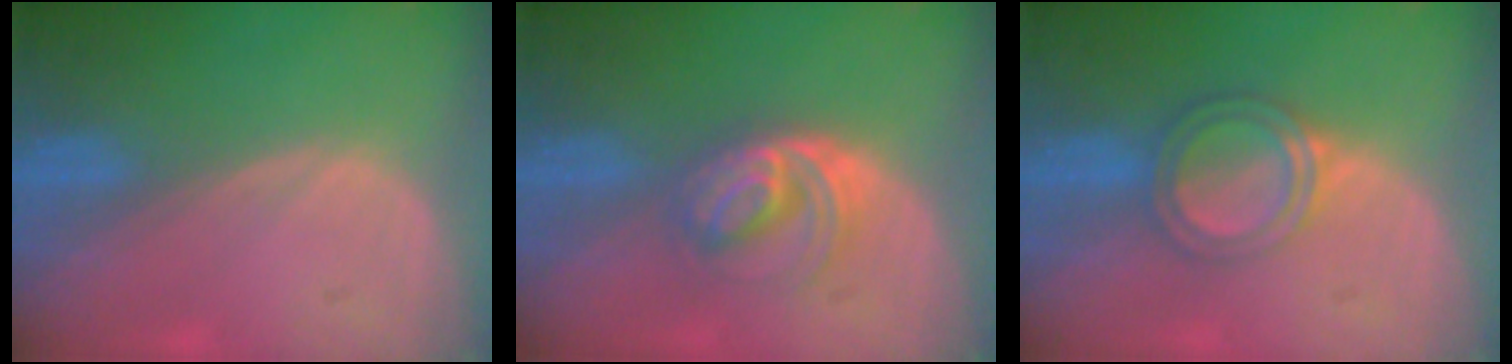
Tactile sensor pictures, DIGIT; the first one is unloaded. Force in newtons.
{"total": 6.3, "press": 5.4, "slide": 3.1}
{"total": 5.2, "press": 4.7, "slide": 2.2}